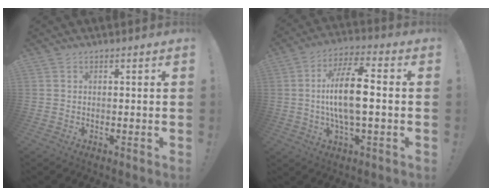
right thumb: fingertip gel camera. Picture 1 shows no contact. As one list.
[{"total": 14.1, "force": [-0.4, 4.8, 13.2], "torque": [-0.244, 0.004, -0.015]}]